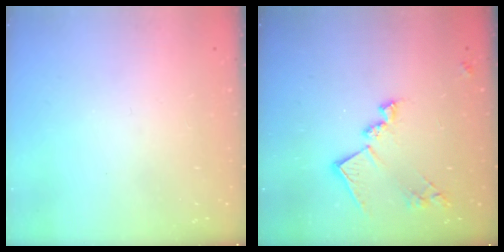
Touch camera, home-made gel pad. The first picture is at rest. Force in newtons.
{"total": 14.9, "press": 14.9, "slide": 0.8}